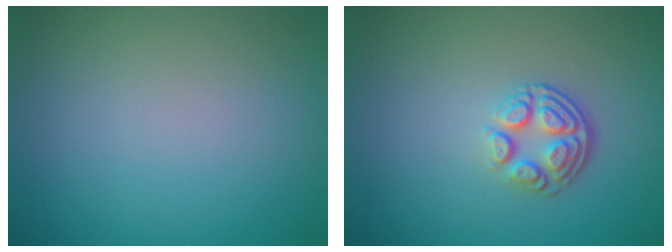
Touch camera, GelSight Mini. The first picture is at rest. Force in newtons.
{"total": 3.7, "press": 2.6, "slide": 2.6}